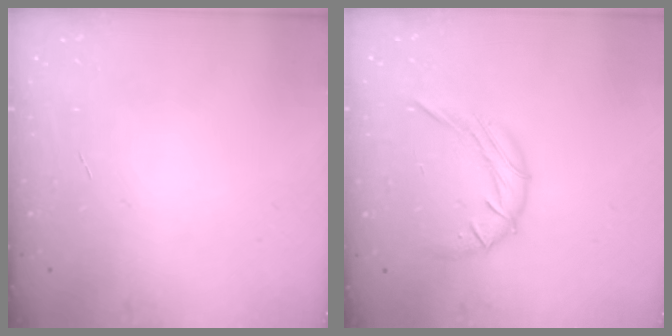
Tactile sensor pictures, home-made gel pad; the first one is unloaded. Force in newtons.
{"total": 8.5, "press": 8.5, "slide": 0.7}